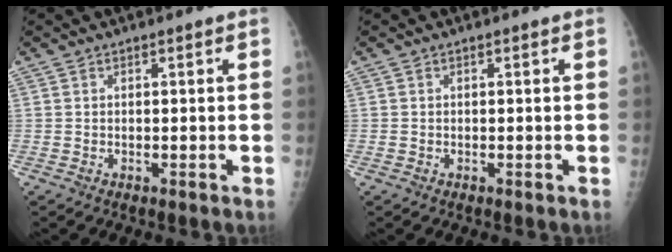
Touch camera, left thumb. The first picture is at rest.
{"total": 0.5, "force": [-0.3, 0.4, 0.0], "torque": [-0.002, 0.002, -0.004]}